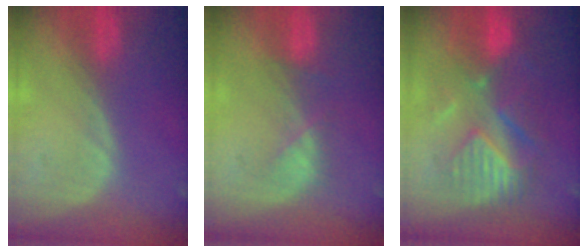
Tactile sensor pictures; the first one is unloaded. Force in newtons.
{"total": 2.9, "press": 2.9, "slide": 0.7}
{"total": 8.6, "press": 8.6, "slide": 0.3}